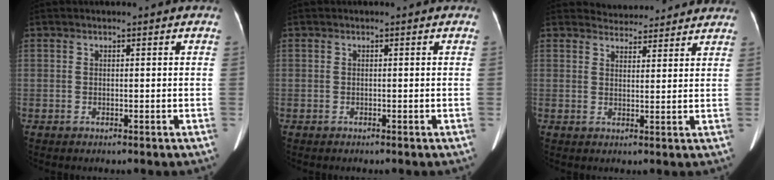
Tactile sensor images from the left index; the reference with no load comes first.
{"total": 0.0}
{"total": 7.4, "force": [7.1, 1.8, 0.5], "torque": [0.002, 0.017, 0.083]}